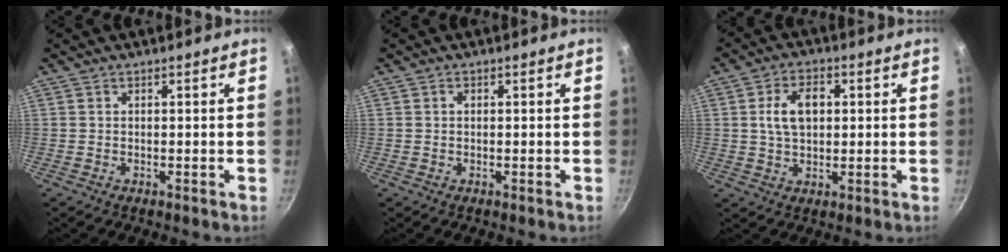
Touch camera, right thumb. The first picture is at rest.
{"total": 0.8, "force": [0.2, 0.6, 0.5], "torque": [-0.007, 0.004, 0.002]}
{"total": 7.9, "force": [1.3, 5.0, 6.0], "torque": [-0.087, 0.008, 0.021]}